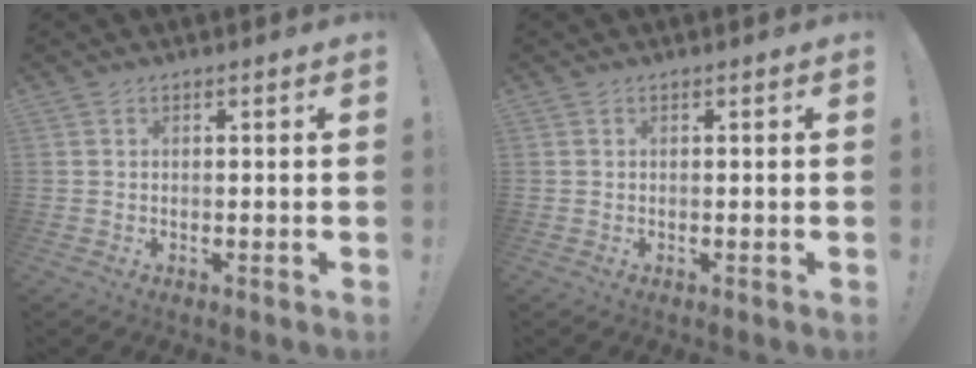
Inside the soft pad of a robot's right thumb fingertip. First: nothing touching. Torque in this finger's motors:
{"motor_torque": [-0.06, -0.06, 0.00, 0.00, 0.00]}